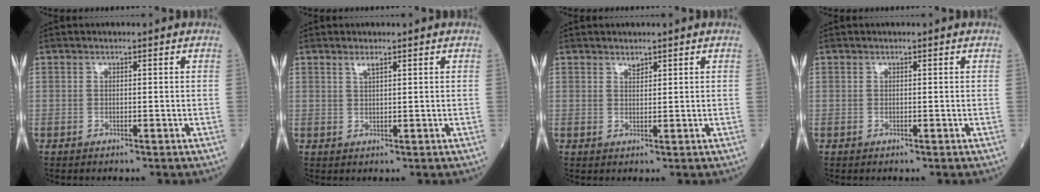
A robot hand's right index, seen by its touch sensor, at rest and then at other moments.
{"total": 1.3, "force": [0.9, 0.0, 0.9], "torque": [-0.020, 0.000, 0.018]}
{"total": 1.0, "force": [0.9, 0.3, 0.4], "torque": [-0.008, -0.005, 0.016]}
{"total": 0.0}